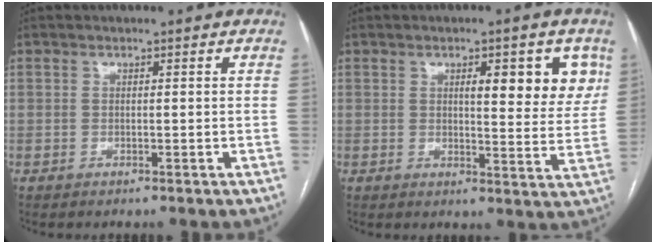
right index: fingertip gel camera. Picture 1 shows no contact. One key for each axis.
{"total": 8.8, "fx": 3.6, "fy": 2.5, "fz": 7.6, "tx": -0.090, "ty": -0.001, "tz": 0.045}